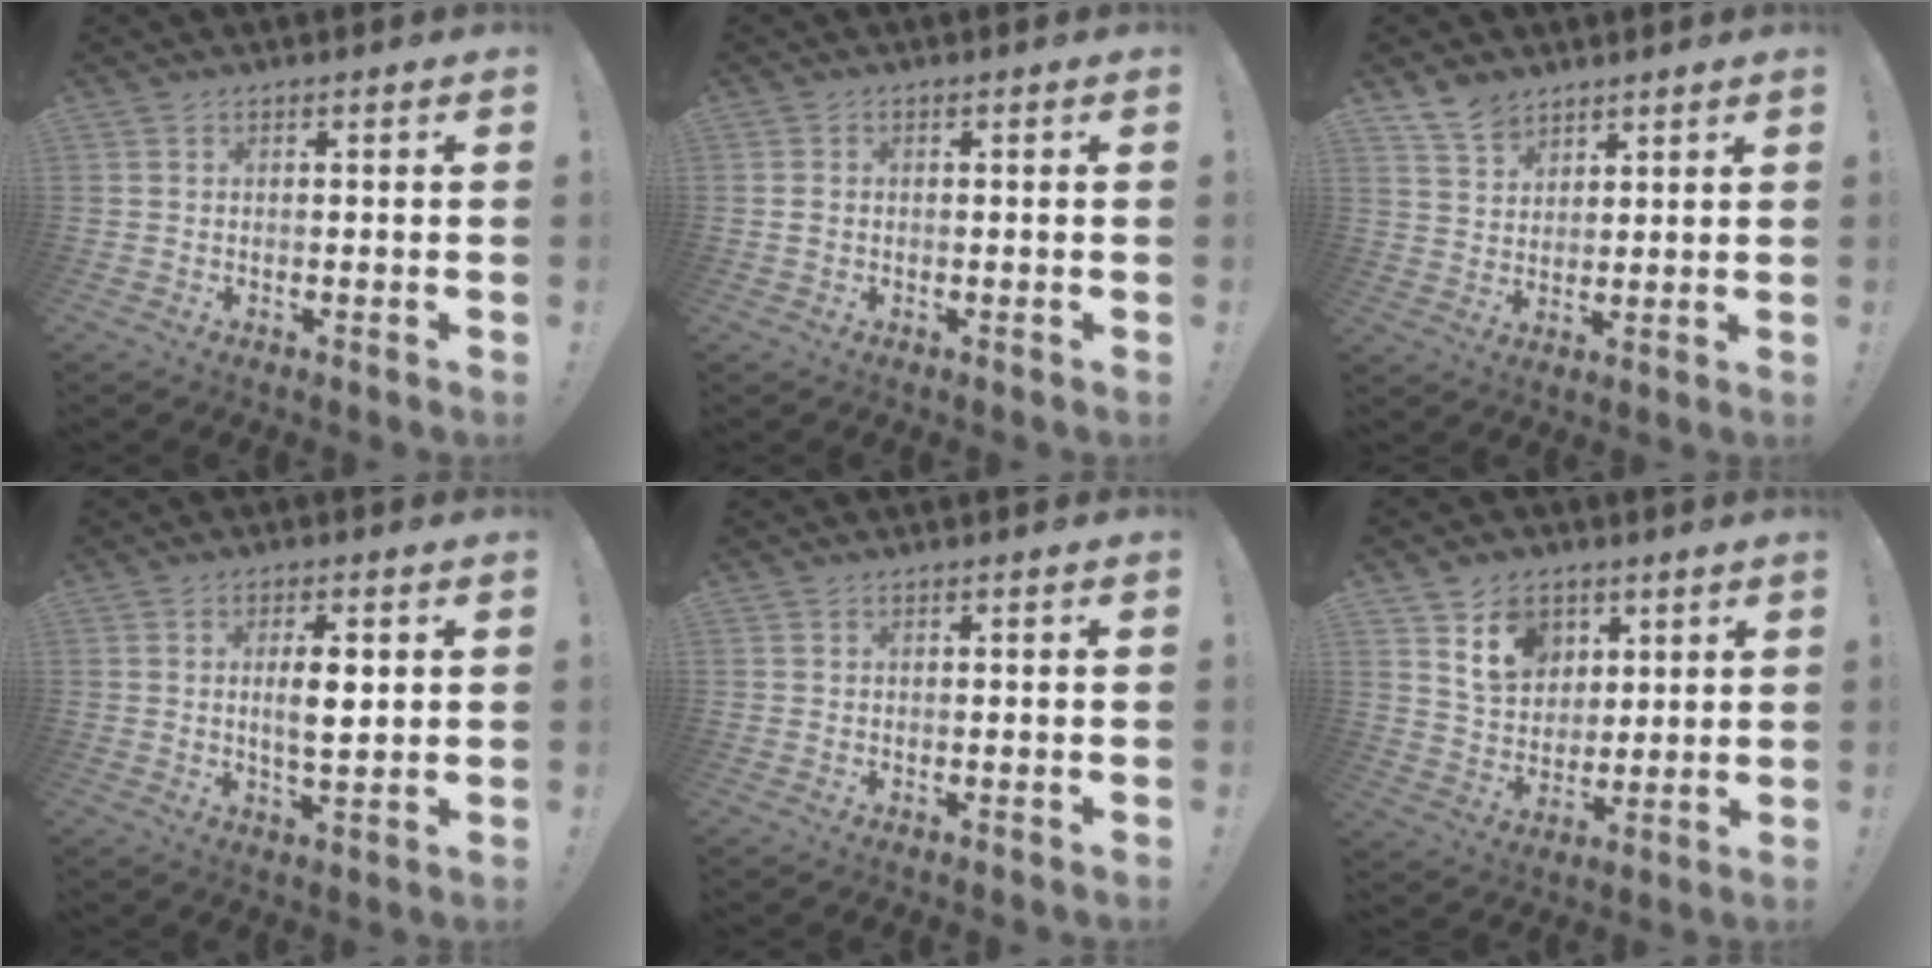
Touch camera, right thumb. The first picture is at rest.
{"total": 1.2, "force": [-0.2, 1.0, 0.6], "torque": [-0.018, 0.008, -0.001]}
{"total": 7.7, "force": [6.0, 4.5, 1.7], "torque": [-0.031, -0.039, 0.118]}
{"total": 6.7, "force": [1.2, 2.1, 6.2], "torque": [-0.102, -0.010, 0.014]}
{"total": 0.0}
{"total": 13.3, "force": [6.9, 10.0, 5.3], "torque": [-0.085, -0.029, 0.137]}